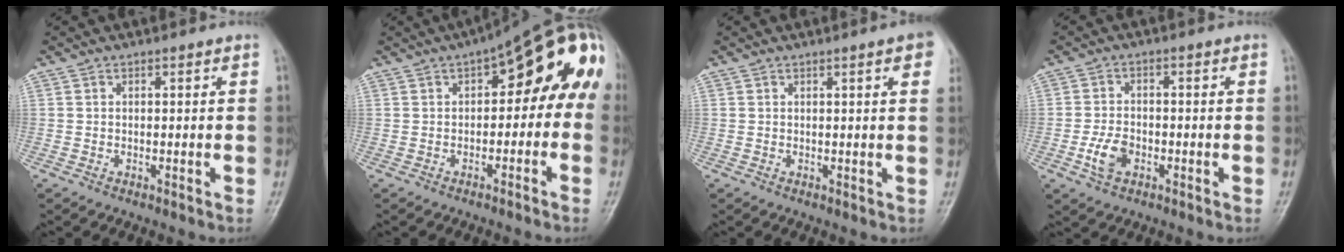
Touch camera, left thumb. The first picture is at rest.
{"total": 15.6, "force": [1.3, 7.7, 13.6], "torque": [-0.140, 0.046, 0.003]}
{"total": 3.6, "force": [1.6, 0.7, 3.2], "torque": [-0.029, 0.002, 0.014]}
{"total": 5.2, "force": [-2.0, 3.4, 3.3], "torque": [-0.060, 0.010, -0.040]}